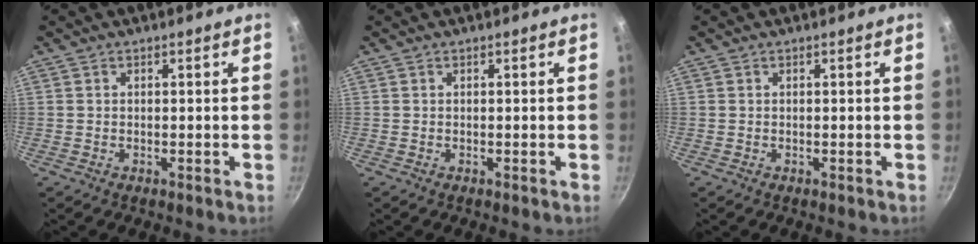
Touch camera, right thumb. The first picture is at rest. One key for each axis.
{"total": 0.0}
{"total": 0.0}